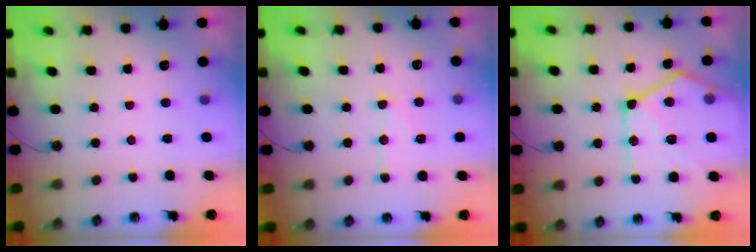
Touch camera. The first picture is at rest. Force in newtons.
{"total": 9.8, "press": 9.7, "slide": 0.9}
{"total": 21.5, "press": 21.3, "slide": 2.4}